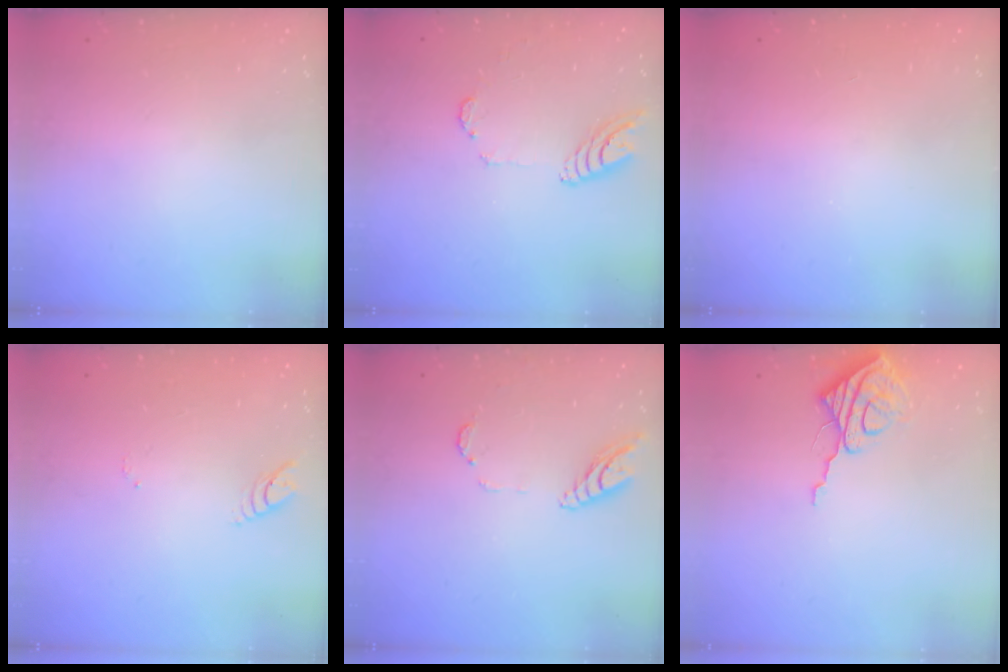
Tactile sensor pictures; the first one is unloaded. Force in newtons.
{"total": 10.5, "press": 10.4, "slide": 1.1}
{"total": 0.0}
{"total": 3.7, "press": 3.7, "slide": 0.4}
{"total": 10.2, "press": 10.2, "slide": 1.3}
{"total": 8.5, "press": 8.4, "slide": 0.6}